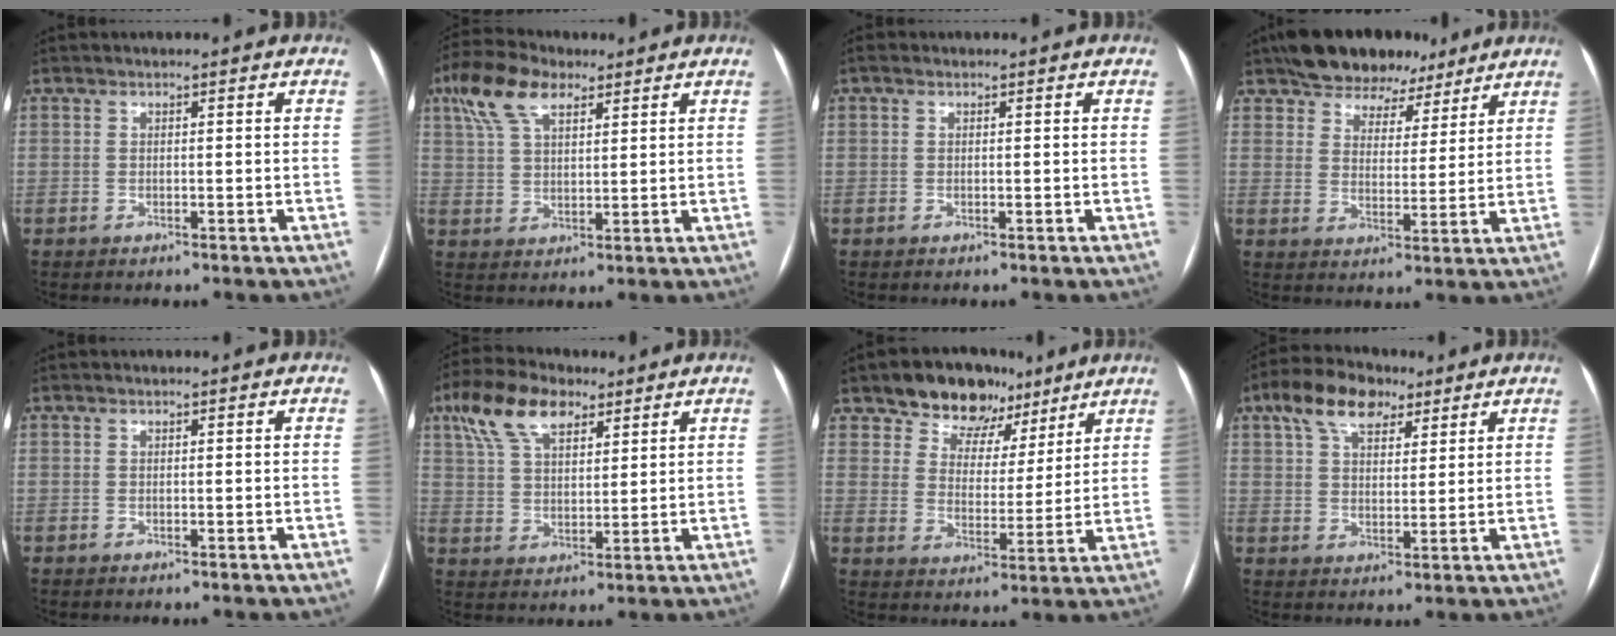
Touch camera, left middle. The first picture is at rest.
{"total": 8.9, "force": [5.3, 4.0, 6.0], "torque": [-0.136, 0.031, 0.102]}
{"total": 0.0}
{"total": 10.4, "force": [8.1, 5.8, 3.0], "torque": [-0.033, 0.023, 0.119]}
{"total": 0.0}
{"total": 10.3, "force": [6.2, 4.8, 6.6], "torque": [-0.142, 0.029, 0.119]}
{"total": 10.1, "force": [7.4, 6.4, 2.7], "torque": [-0.031, 0.021, 0.118]}
{"total": 9.4, "force": [5.8, 5.0, 5.6], "torque": [-0.106, 0.029, 0.101]}